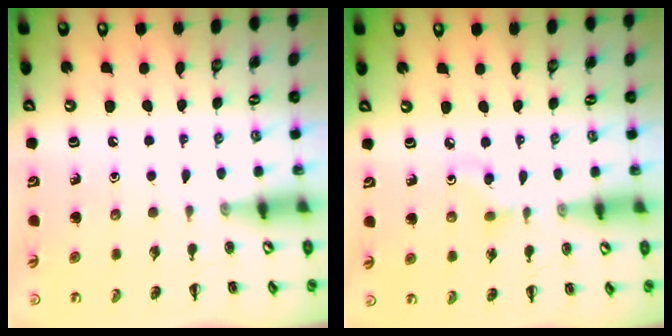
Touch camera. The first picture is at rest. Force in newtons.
{"total": 3.9, "press": 3.5, "slide": 1.6}